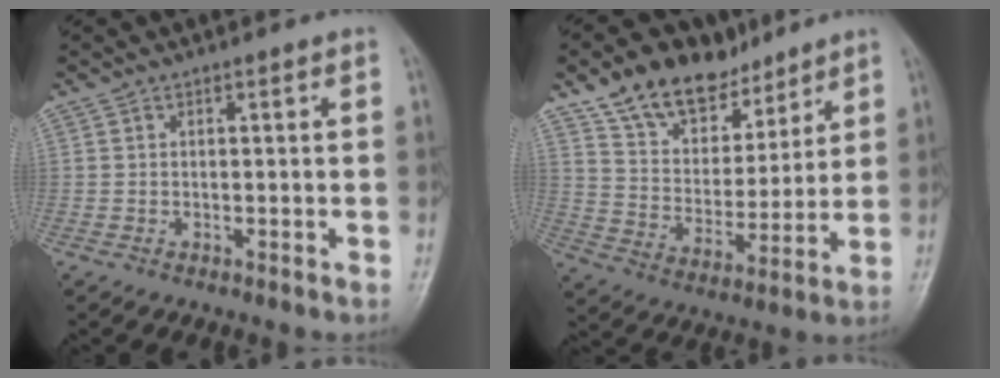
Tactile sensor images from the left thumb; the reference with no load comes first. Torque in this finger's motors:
{"motor_torque": [0.47, 0.81, 1.06, -0.89, 0.08]}